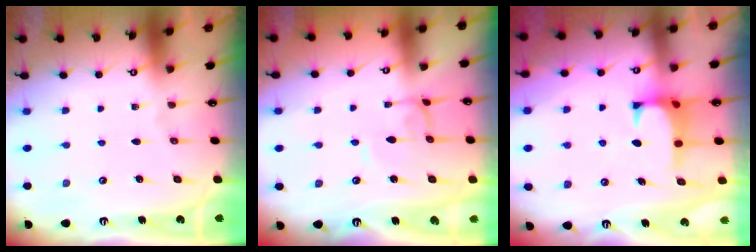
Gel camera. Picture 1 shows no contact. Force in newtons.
{"total": 2.0, "press": 2.0, "slide": 0.1}
{"total": 0.7, "press": 0.0, "slide": 0.7}